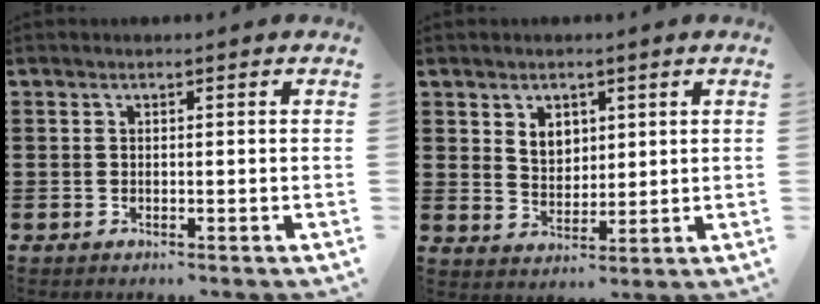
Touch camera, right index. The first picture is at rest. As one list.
[{"total": 3.8, "force": [2.0, 2.8, 1.6], "torque": [-0.041, 0.012, 0.037]}]